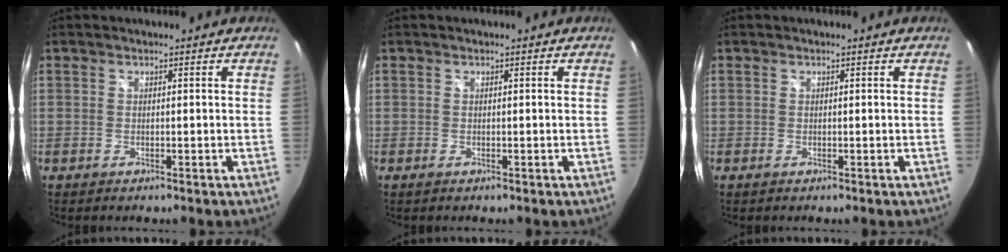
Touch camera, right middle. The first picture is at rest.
{"total": 0.0}
{"total": 0.0}